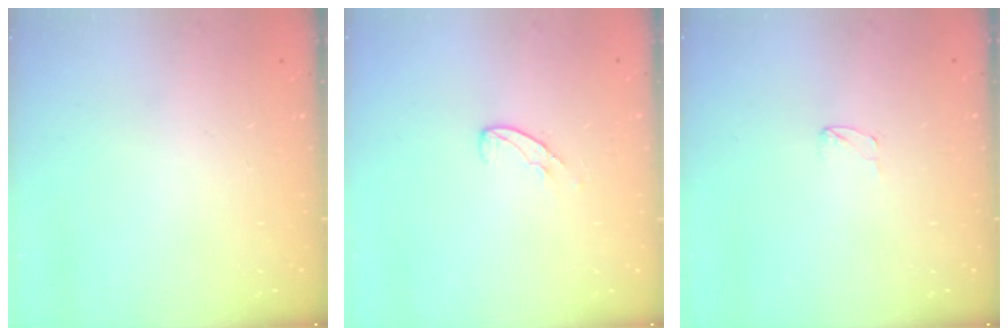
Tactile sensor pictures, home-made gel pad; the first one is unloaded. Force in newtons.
{"total": 6.3, "press": 6.3, "slide": 0.4}
{"total": 4.2, "press": 4.2, "slide": 0.4}